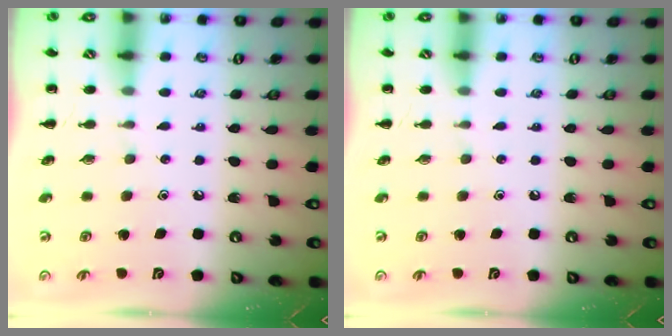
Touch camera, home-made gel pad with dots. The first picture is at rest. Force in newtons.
{"total": 0.0}